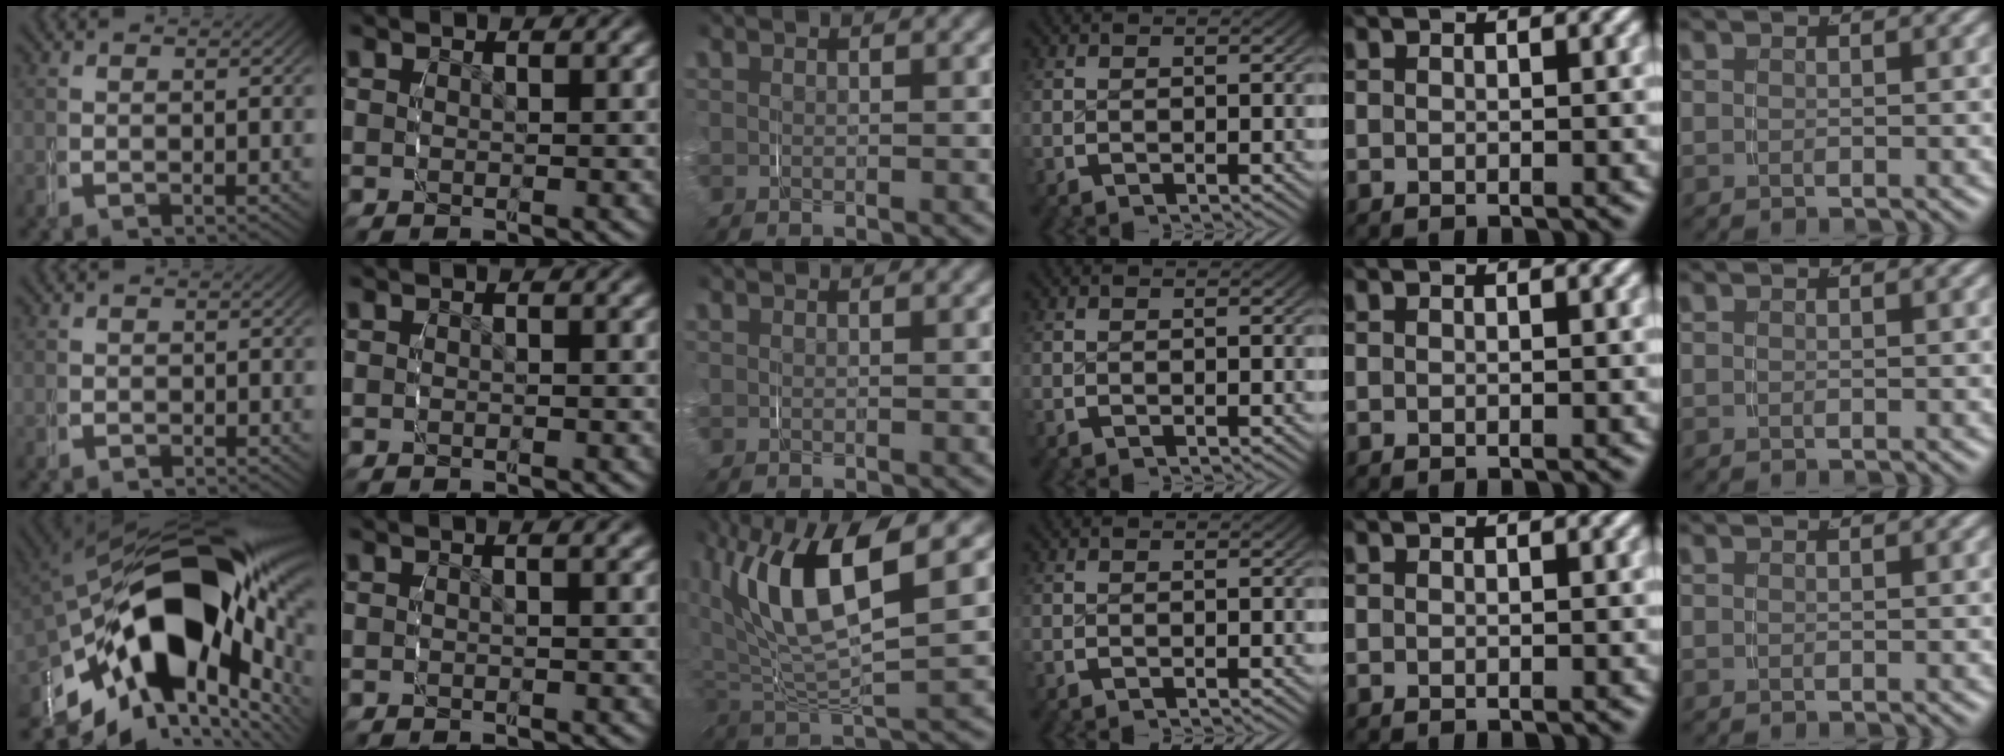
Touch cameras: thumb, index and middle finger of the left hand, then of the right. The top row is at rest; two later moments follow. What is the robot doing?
{"motion": "grasp_and_lifting", "object": "keyboard"}